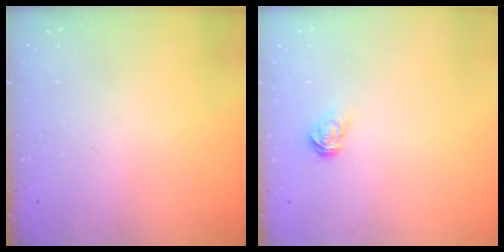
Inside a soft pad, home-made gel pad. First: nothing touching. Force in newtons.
{"total": 4.2, "press": 4.1, "slide": 0.4}